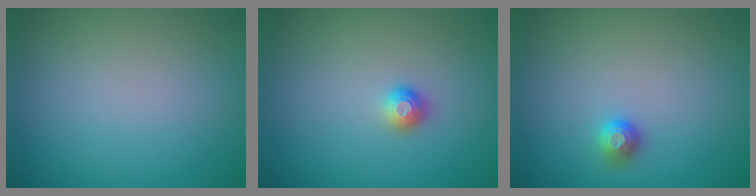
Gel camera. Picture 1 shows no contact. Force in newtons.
{"total": 1.1, "press": 1.0, "slide": 0.4}
{"total": 1.1, "press": 1.1, "slide": 0.4}